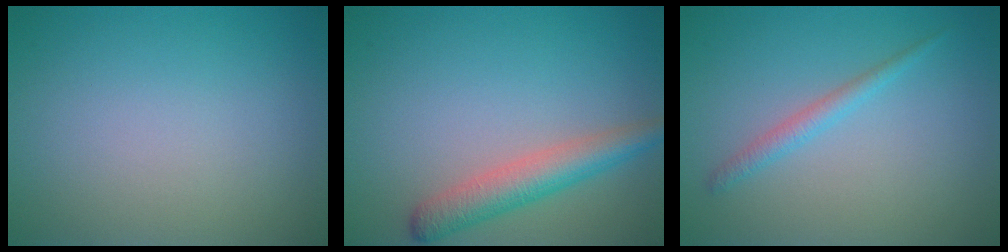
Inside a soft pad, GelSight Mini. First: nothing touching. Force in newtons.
{"total": 3.8, "press": 3.8, "slide": 0.1}
{"total": 1.6, "press": 1.6, "slide": 0.2}